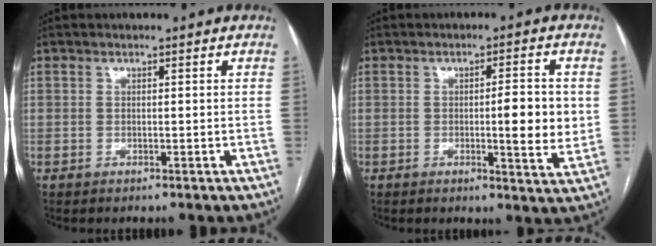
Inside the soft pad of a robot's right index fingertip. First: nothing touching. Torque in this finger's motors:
{"motor_torque": [0.79, 0.57, 0.50, 0.07]}